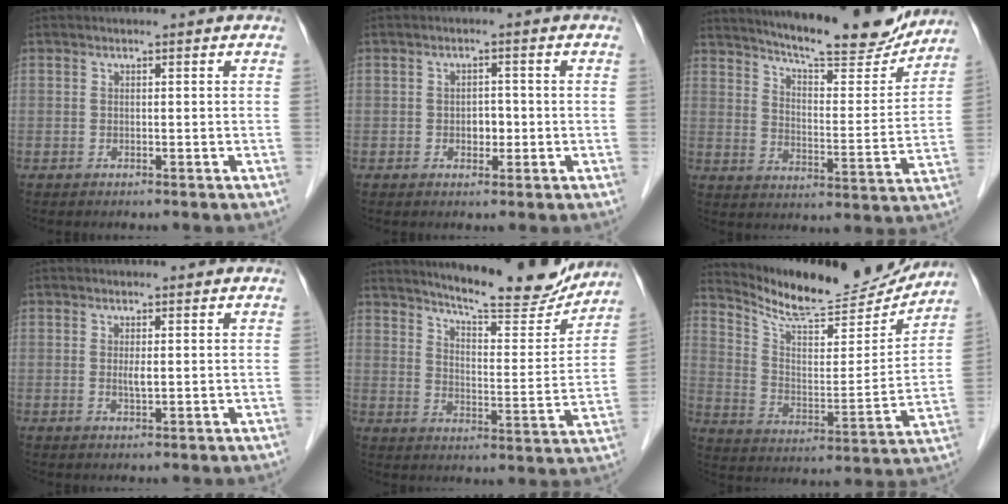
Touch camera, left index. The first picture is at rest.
{"total": 2.2, "force": [-0.5, 1.5, 1.5], "torque": [-0.020, 0.004, -0.006]}
{"total": 19.2, "force": [17.3, 2.4, 7.9], "torque": [-0.120, -0.025, 0.237]}
{"total": 1.2, "force": [0.3, 0.2, 1.2], "torque": [-0.026, -0.003, 0.006]}
{"total": 17.1, "force": [15.6, 2.0, 6.5], "torque": [-0.097, -0.037, 0.210]}
{"total": 17.2, "force": [16.6, 2.1, 4.0], "torque": [-0.080, -0.041, 0.252]}